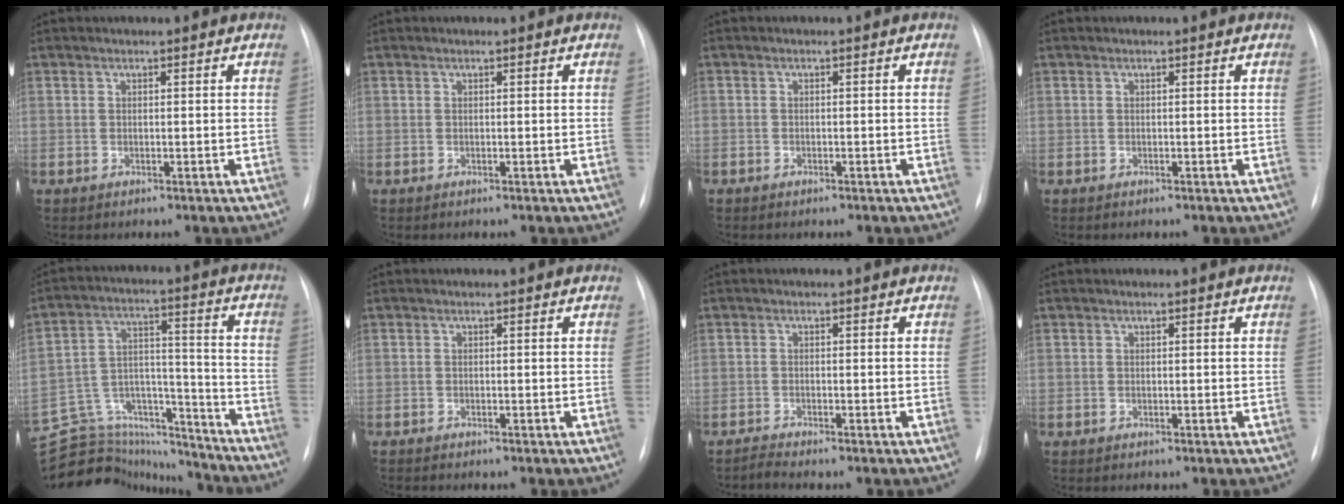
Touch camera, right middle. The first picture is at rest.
{"total": 0.0}
{"total": 0.8, "force": [-0.6, 0.5, 0.2], "torque": [-0.004, 0.002, -0.009]}
{"total": 0.0}
{"total": 20.5, "force": [-19.4, 5.8, 3.4], "torque": [-0.083, 0.046, -0.297]}
{"total": 0.8, "force": [-0.7, 0.0, 0.4], "torque": [-0.002, -0.002, -0.009]}
{"total": 1.2, "force": [-1.0, -0.5, 0.0], "torque": [0.001, -0.005, -0.019]}
{"total": 0.0}